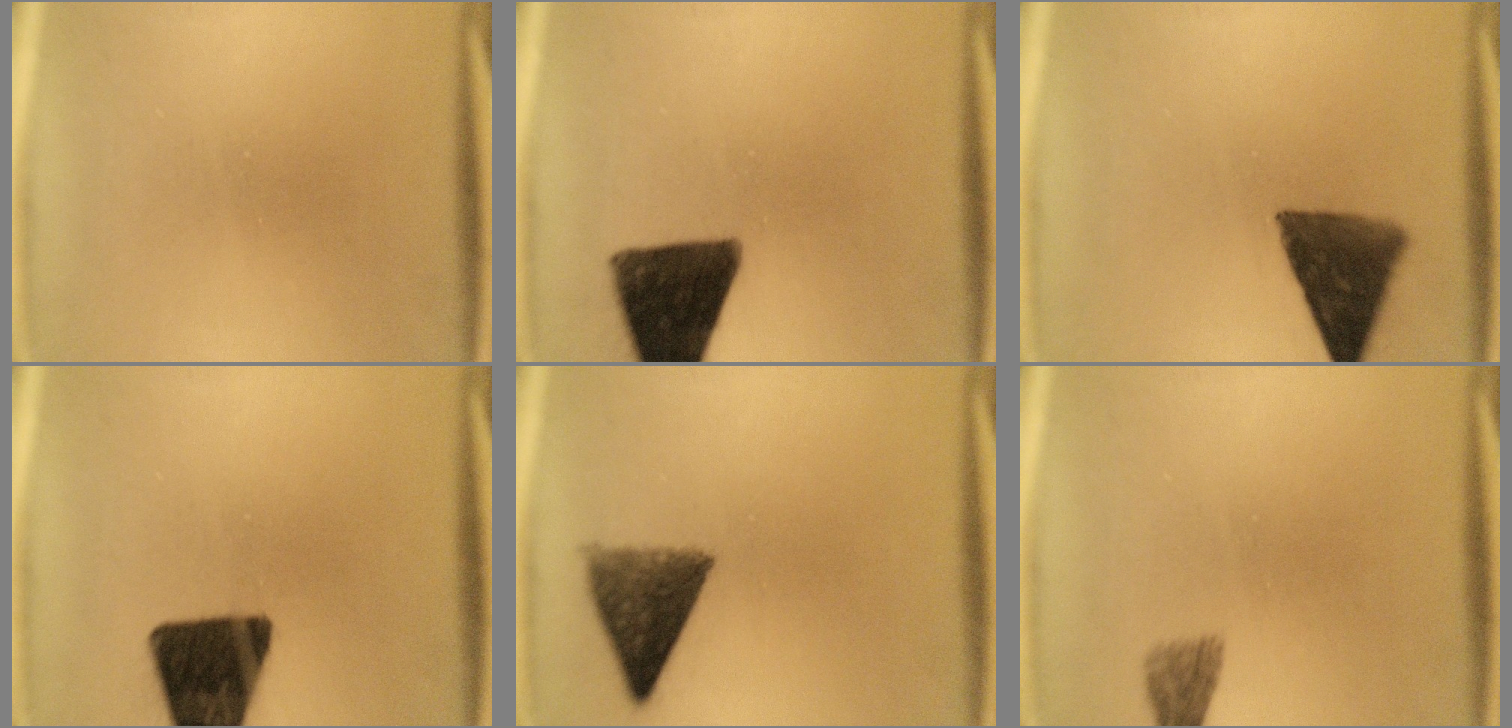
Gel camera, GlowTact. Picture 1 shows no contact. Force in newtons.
{"total": 14.9}
{"total": 11.1}
{"total": 15.9}
{"total": 8.6}
{"total": 1.9}